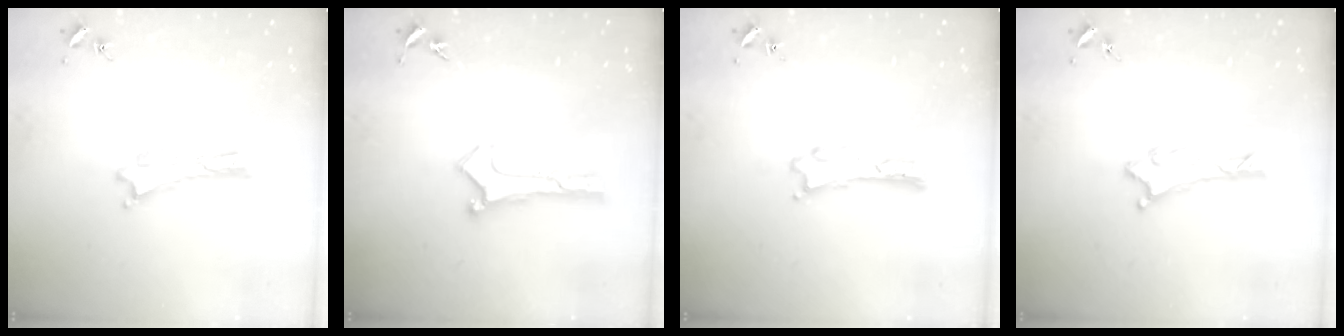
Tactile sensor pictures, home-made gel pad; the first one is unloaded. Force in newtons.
{"total": 0.0}
{"total": 1.1, "press": 1.1, "slide": 0.0}
{"total": 2.0, "press": 1.8, "slide": 0.8}